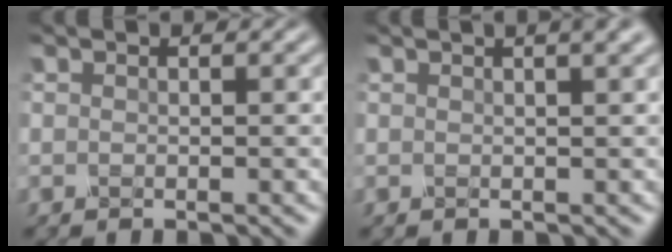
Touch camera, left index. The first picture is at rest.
{"total": 3.4, "force": [1.9, 1.2, 2.5], "torque": [-0.013, 0.013, 0.001]}